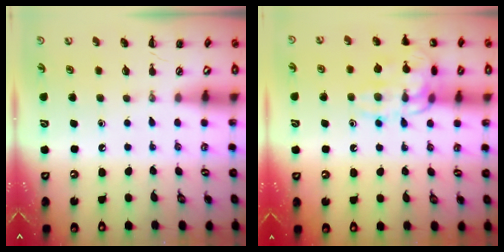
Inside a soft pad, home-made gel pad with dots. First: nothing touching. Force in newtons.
{"total": 13.9, "press": 13.9, "slide": 0.3}